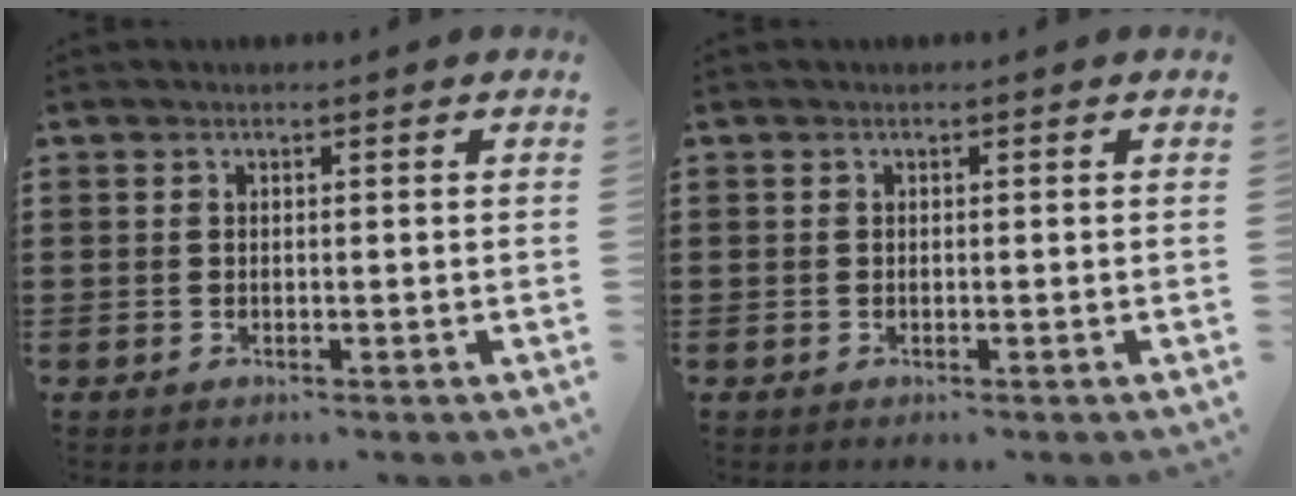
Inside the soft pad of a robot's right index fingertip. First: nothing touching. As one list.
[{"total": 0.0}]